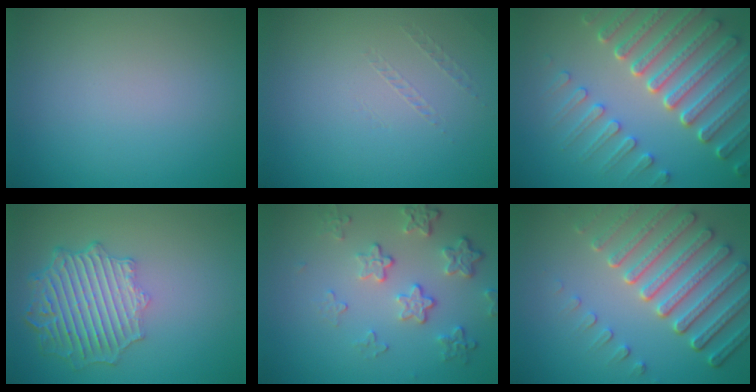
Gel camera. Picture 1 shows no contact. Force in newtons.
{"total": 0.5, "press": 0.2, "slide": 0.5}
{"total": 7.8, "press": 6.0, "slide": 5.0}
{"total": 6.4, "press": 5.0, "slide": 4.0}
{"total": 4.2, "press": 3.1, "slide": 2.8}
{"total": 6.7, "press": 5.4, "slide": 4.1}